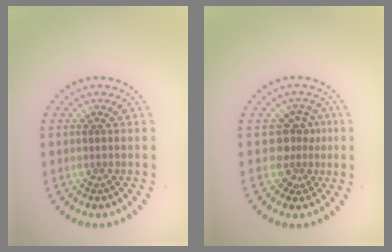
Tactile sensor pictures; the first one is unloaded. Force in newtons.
{"total": 2.7, "press": 2.0, "slide": 1.9}